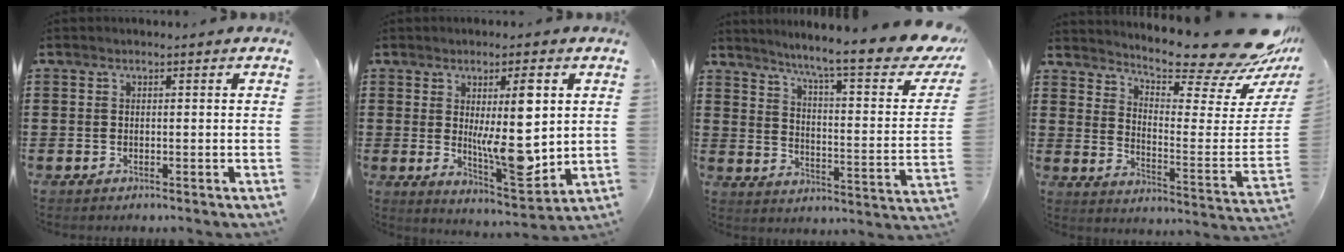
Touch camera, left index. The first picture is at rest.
{"total": 10.8, "force": [1.1, 3.4, 10.2], "torque": [-0.158, -0.013, 0.016]}
{"total": 8.9, "force": [7.0, -0.2, 5.5], "torque": [-0.109, -0.056, 0.104]}
{"total": 13.0, "force": [11.4, 1.0, 6.3], "torque": [-0.110, -0.097, 0.186]}